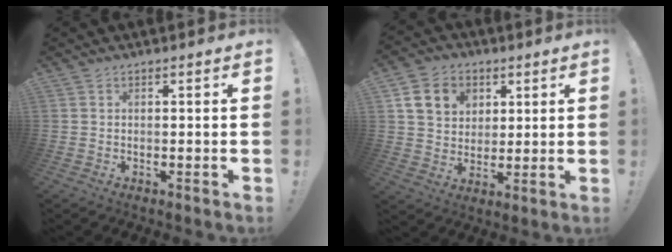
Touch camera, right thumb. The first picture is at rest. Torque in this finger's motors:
{"motor_torque": [0.77, 0.78, 0.20, -0.16, 0.00]}